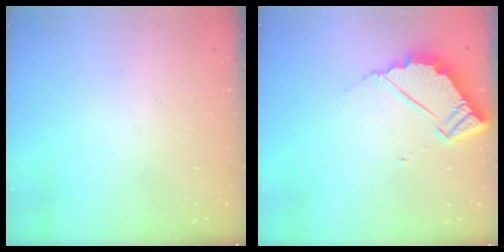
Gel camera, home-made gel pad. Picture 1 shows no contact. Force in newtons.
{"total": 6.1, "press": 6.1, "slide": 0.3}